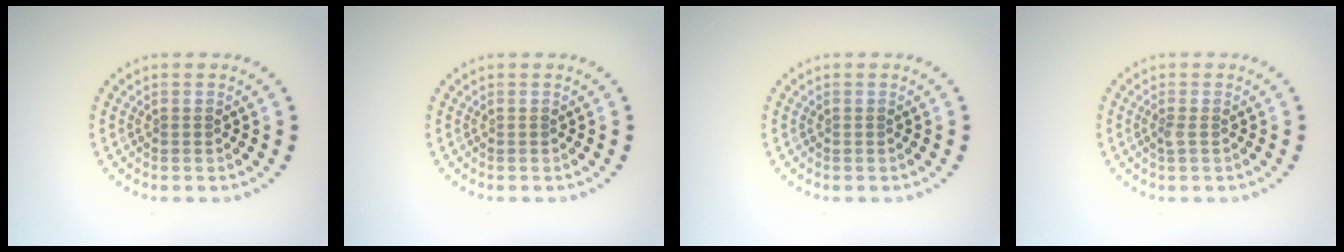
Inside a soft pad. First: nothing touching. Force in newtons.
{"total": 0.0}
{"total": 0.0}
{"total": 0.7, "press": 0.5, "slide": 0.4}